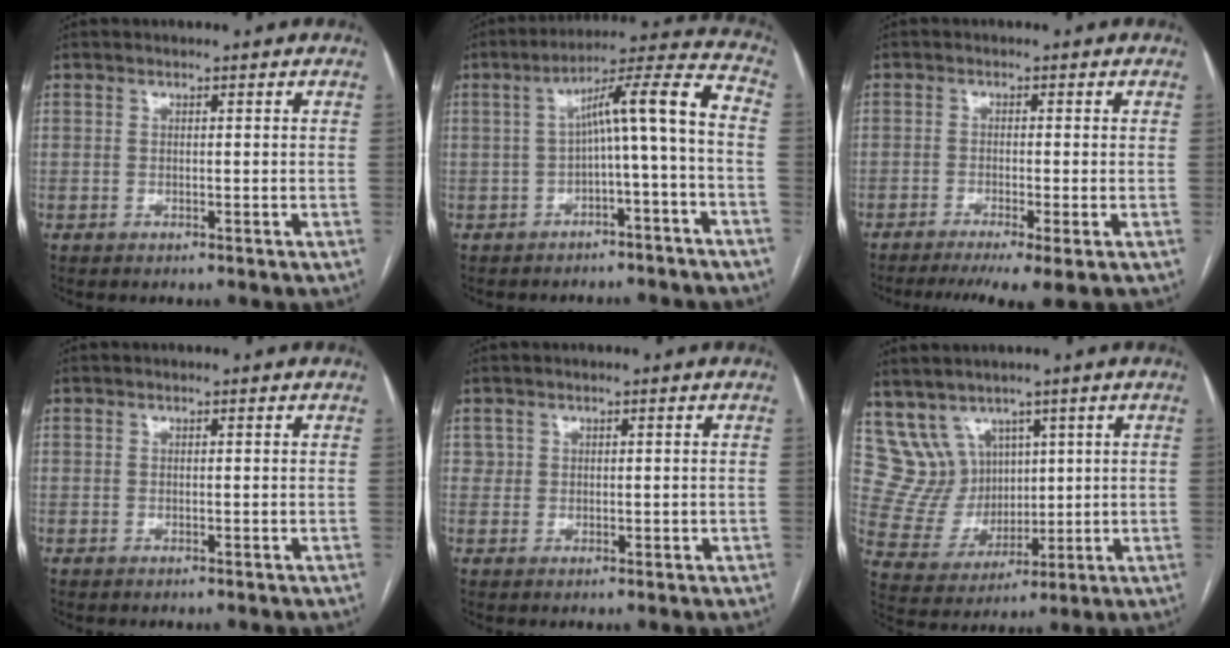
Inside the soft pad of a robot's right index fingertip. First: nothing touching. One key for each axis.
{"total": 10.3, "fx": -1.9, "fy": 0.3, "fz": 10.1, "tx": -0.147, "ty": 0.044, "tz": -0.026}
{"total": 7.0, "fx": -4.7, "fy": 0.1, "fz": 5.1, "tx": -0.078, "ty": -0.012, "tz": -0.074}
{"total": 0.0}
{"total": 1.4, "fx": 0.4, "fy": 1.3, "fz": 0.2, "tx": -0.001, "ty": 0.002, "tz": 0.010}
{"total": 8.0, "fx": 5.0, "fy": 6.2, "fz": 0.6, "tx": -0.030, "ty": 0.038, "tz": 0.119}